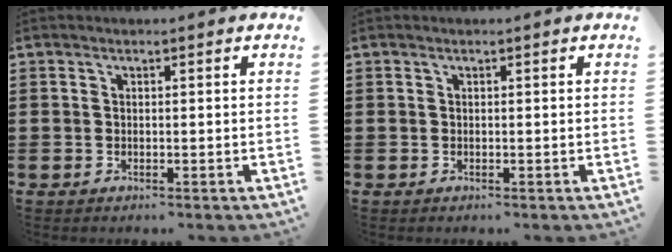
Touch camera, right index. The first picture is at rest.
{"total": 0.0}